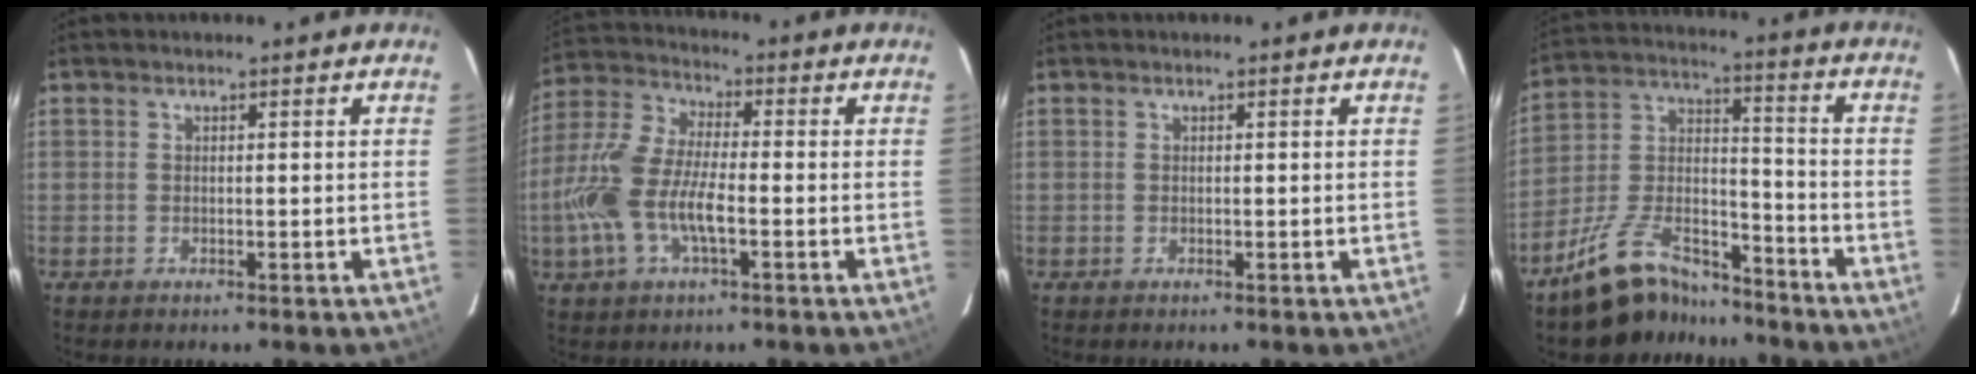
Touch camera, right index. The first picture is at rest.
{"total": 13.6, "force": [-3.5, 5.4, 12.0], "torque": [-0.264, 0.001, -0.072]}
{"total": 0.0}
{"total": 14.9, "force": [-11.9, 6.2, 6.5], "torque": [-0.142, 0.036, -0.198]}